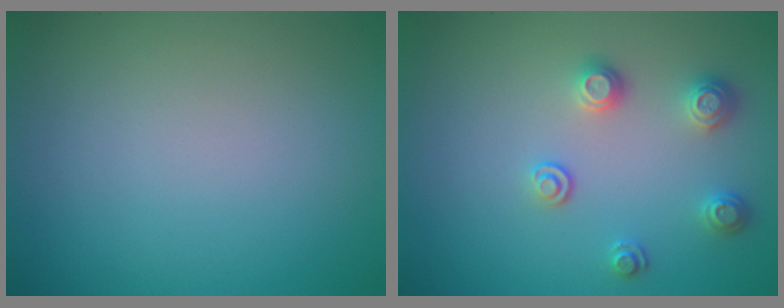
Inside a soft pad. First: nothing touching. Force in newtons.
{"total": 2.3, "press": 2.3, "slide": 0.6}